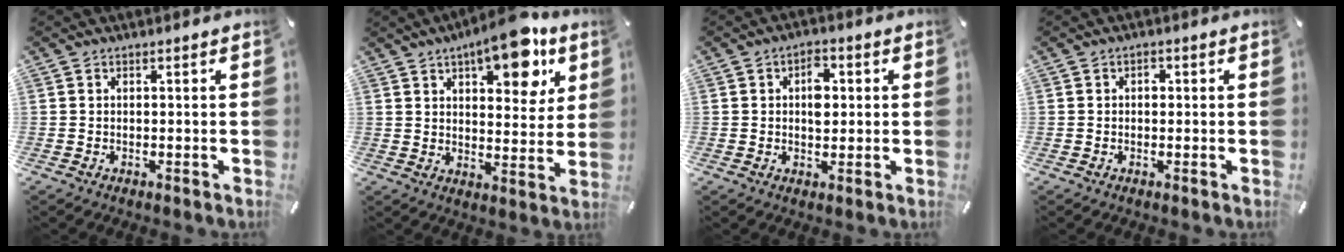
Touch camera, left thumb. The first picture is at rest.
{"total": 13.8, "force": [8.3, 6.0, 9.3], "torque": [-0.115, -0.041, 0.135]}
{"total": 5.1, "force": [0.8, 3.3, 3.8], "torque": [-0.037, -0.006, 0.003]}
{"total": 1.3, "force": [0.0, 1.1, 0.8], "torque": [-0.008, 0.002, -0.003]}